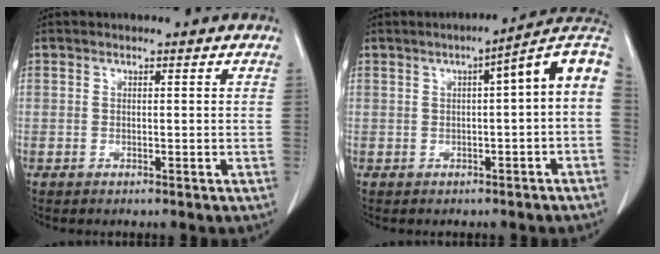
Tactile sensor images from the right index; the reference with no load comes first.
{"total": 8.5, "force": [1.0, 0.9, 8.4], "torque": [-0.110, 0.032, 0.006]}